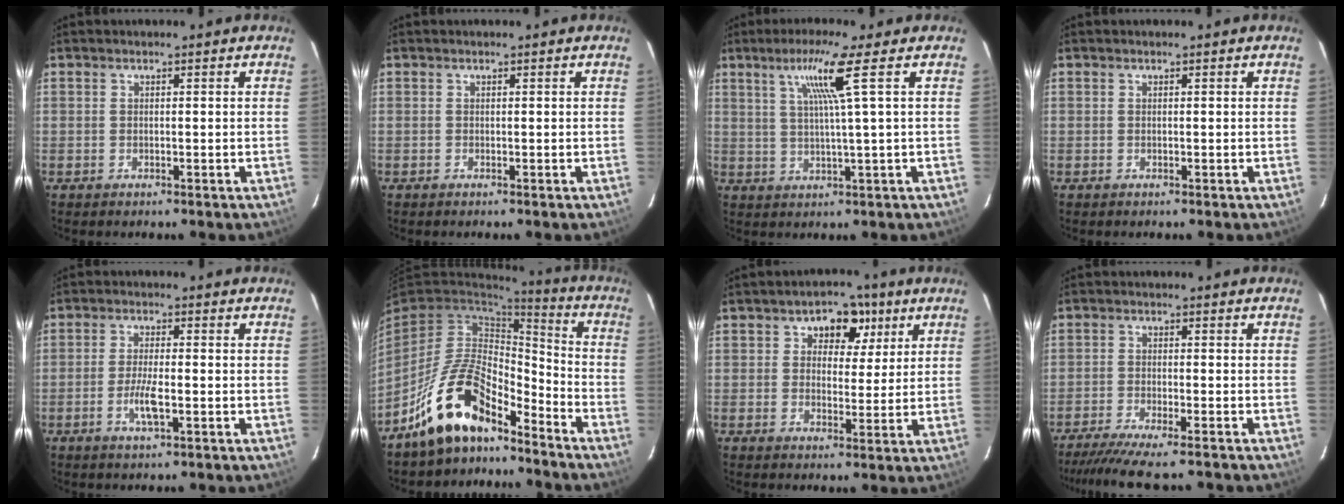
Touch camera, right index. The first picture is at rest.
{"total": 0.0}
{"total": 7.3, "force": [3.0, -1.8, 6.4], "torque": [-0.108, 0.006, 0.058]}
{"total": 0.0}
{"total": 4.9, "force": [-1.7, 1.1, 4.5], "torque": [-0.091, -0.003, -0.033]}
{"total": 14.1, "force": [-10.4, 5.8, 7.6], "torque": [-0.160, 0.024, -0.189]}
{"total": 7.1, "force": [3.2, 5.4, 3.4], "torque": [-0.044, 0.011, 0.042]}
{"total": 10.6, "force": [-9.3, 0.6, 5.1], "torque": [-0.115, -0.029, -0.152]}